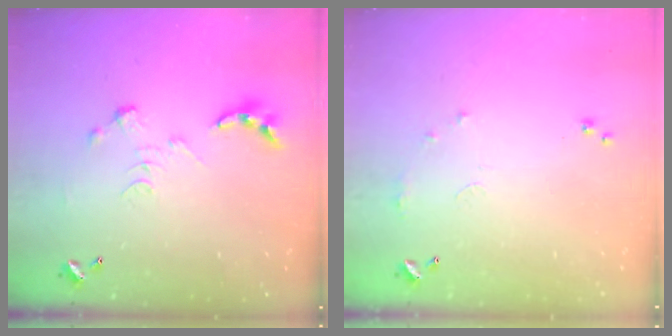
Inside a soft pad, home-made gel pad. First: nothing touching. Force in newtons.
{"total": 7.1, "press": 7.1, "slide": 0.9}